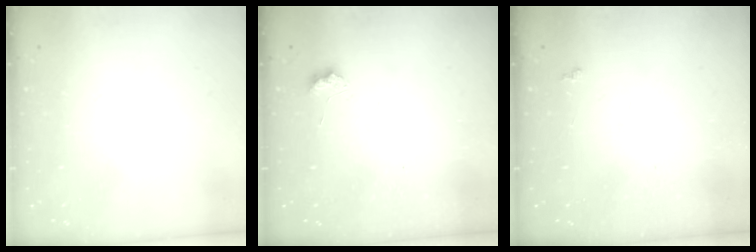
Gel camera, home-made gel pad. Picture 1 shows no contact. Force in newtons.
{"total": 4.3, "press": 4.3, "slide": 0.6}
{"total": 1.9, "press": 1.8, "slide": 0.5}